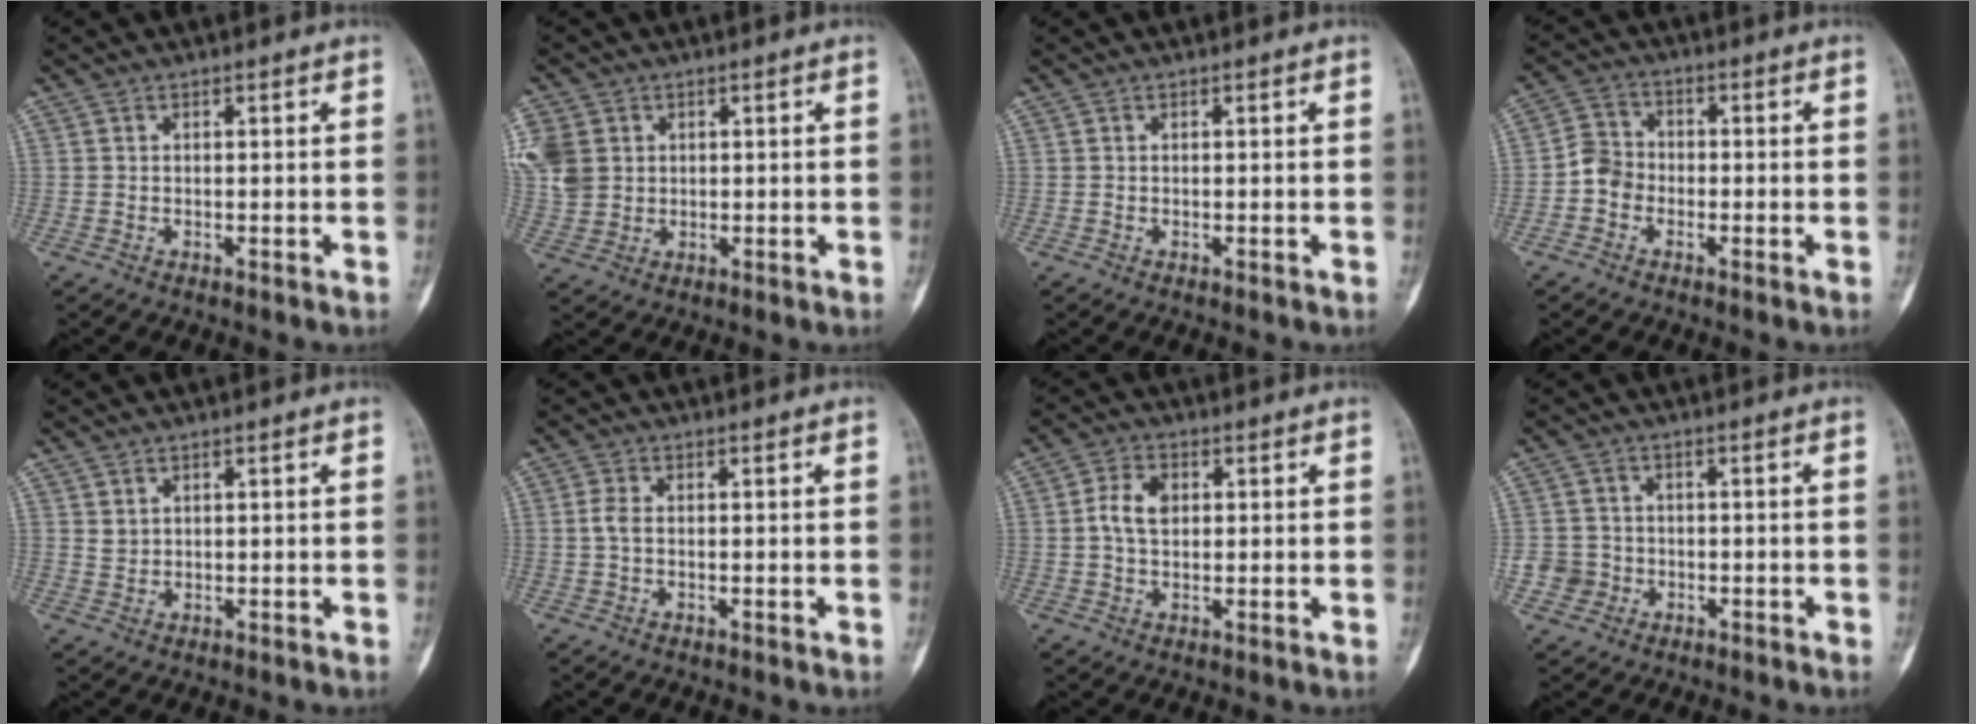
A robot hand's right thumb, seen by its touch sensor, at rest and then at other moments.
{"total": 13.3, "force": [3.3, 11.2, 6.3], "torque": [-0.177, 0.018, 0.076]}
{"total": 0.0}
{"total": 4.6, "force": [-1.6, 4.0, 1.8], "torque": [-0.014, 0.016, -0.043]}
{"total": 1.4, "force": [0.8, 1.1, 0.4], "torque": [0.001, -0.005, 0.018]}
{"total": 2.0, "force": [0.0, 1.0, 1.7], "torque": [-0.042, 0.002, -0.004]}
{"total": 5.1, "force": [0.6, 3.5, 3.7], "torque": [-0.073, 0.011, 0.009]}
{"total": 4.0, "force": [-1.2, 3.8, 0.1], "torque": [0.024, 0.013, -0.027]}